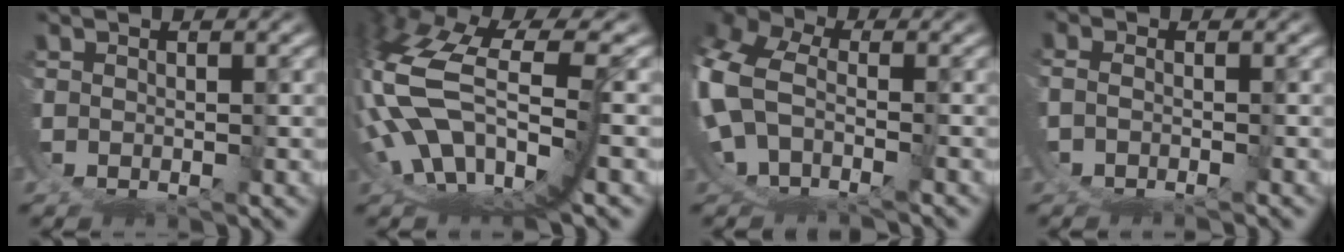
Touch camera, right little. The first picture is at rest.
{"total": 12.8, "force": [-0.8, 8.3, 9.7], "torque": [-0.241, -0.042, 0.001]}
{"total": 8.8, "force": [-1.4, 7.6, 4.3], "torque": [-0.134, -0.011, -0.032]}
{"total": 2.2, "force": [-1.7, 0.9, 1.0], "torque": [-0.023, -0.002, -0.028]}